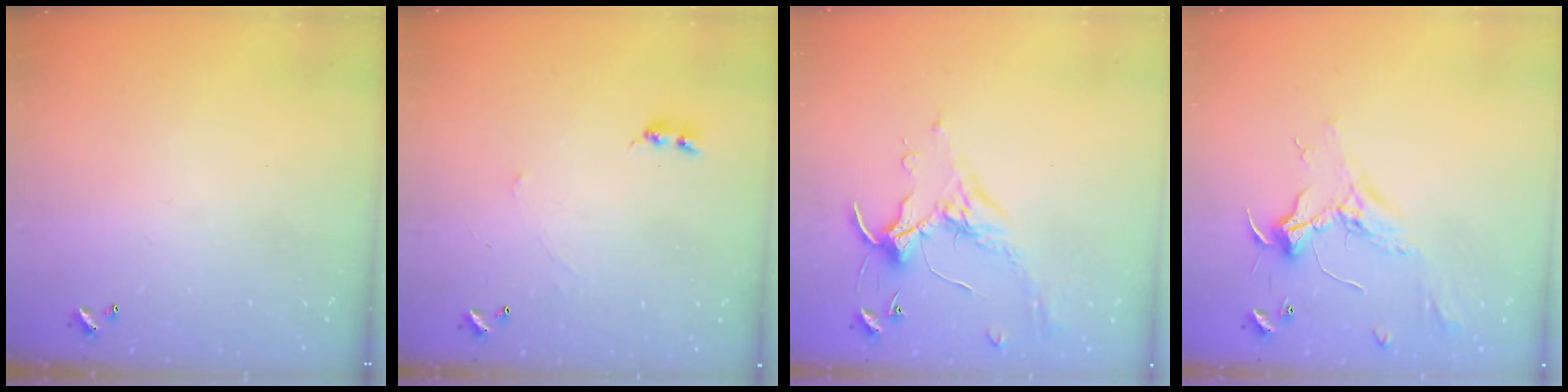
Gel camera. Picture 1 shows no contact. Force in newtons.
{"total": 0.9, "press": 0.8, "slide": 0.3}
{"total": 0.7, "press": 0.6, "slide": 0.4}
{"total": 2.5, "press": 2.3, "slide": 0.8}